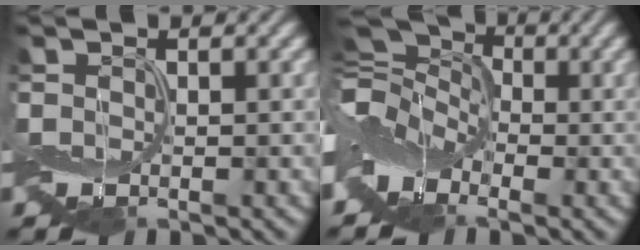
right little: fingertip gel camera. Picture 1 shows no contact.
{"total": 9.8, "force": [-0.2, 6.6, 7.3], "torque": [-0.140, 0.026, -0.031]}